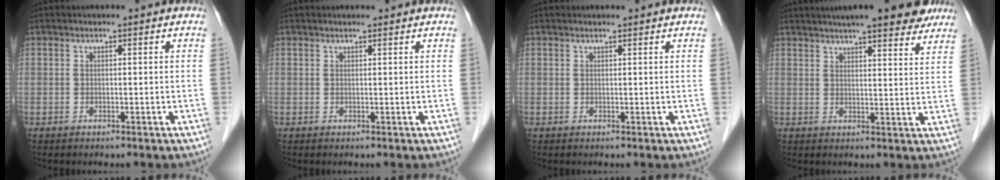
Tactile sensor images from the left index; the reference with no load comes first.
{"total": 2.2, "force": [2.0, 0.1, 0.9], "torque": [-0.012, 0.018, 0.026]}
{"total": 1.7, "force": [1.6, 0.1, 0.7], "torque": [-0.011, 0.015, 0.023]}
{"total": 17.4, "force": [14.6, 3.0, 9.0], "torque": [-0.129, 0.028, 0.183]}